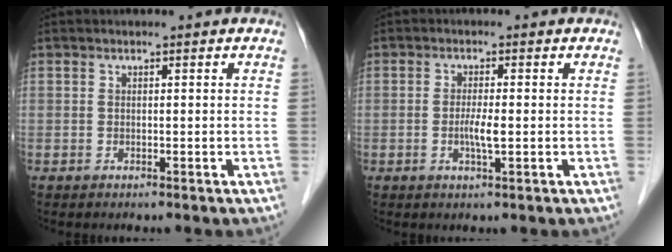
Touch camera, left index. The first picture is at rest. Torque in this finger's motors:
{"motor_torque": [0.36, 0.28, 0.09, 0.02]}